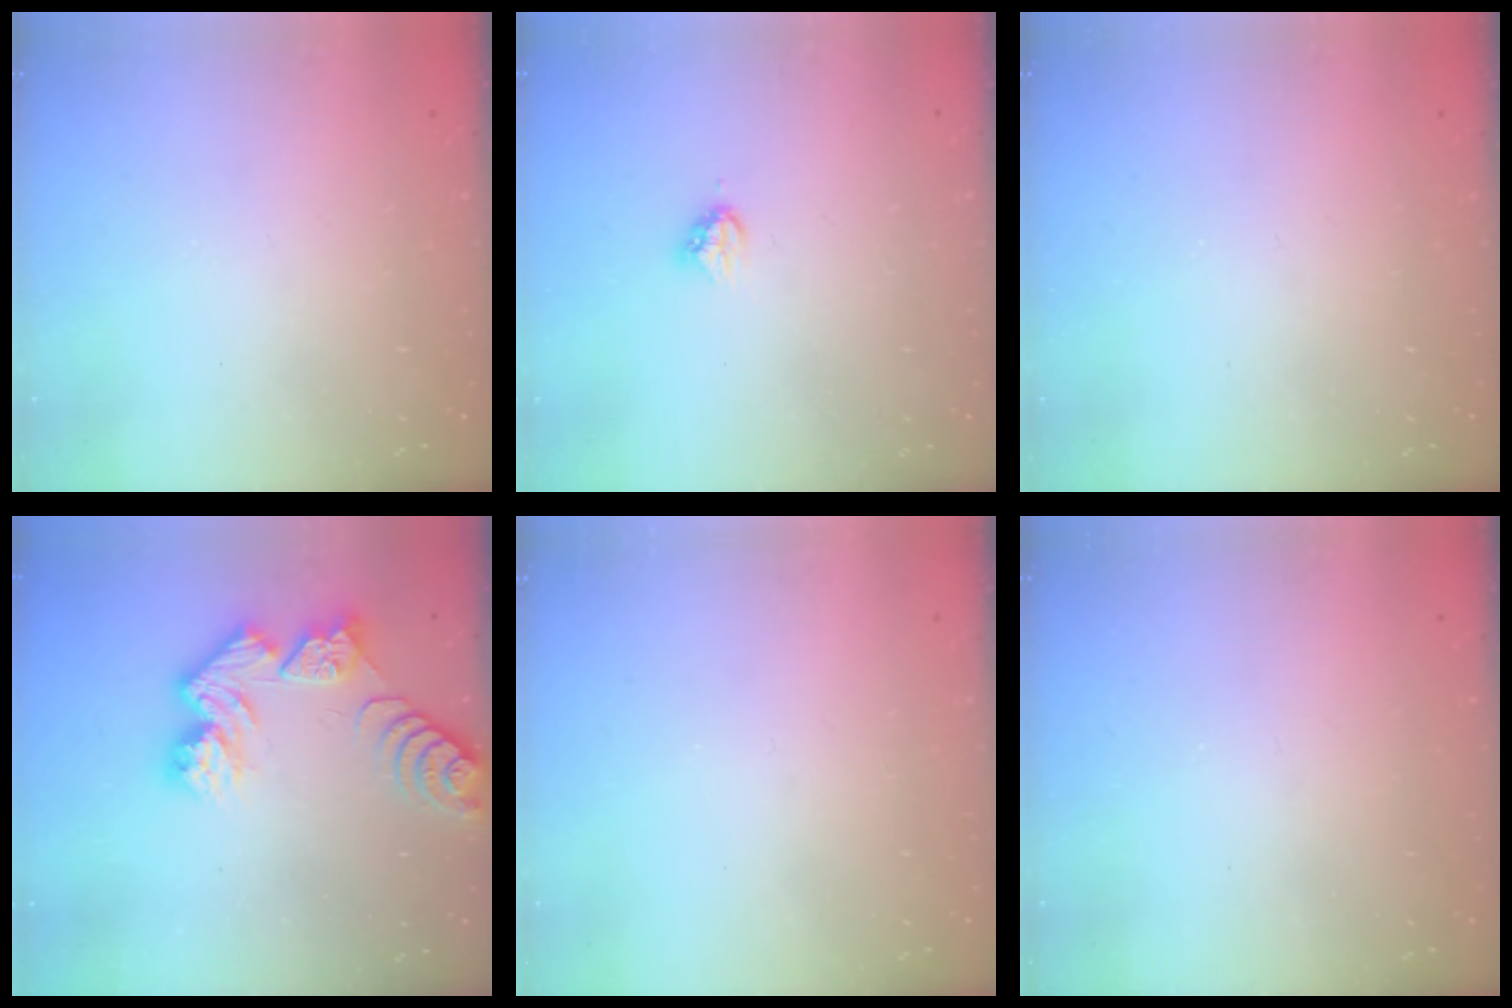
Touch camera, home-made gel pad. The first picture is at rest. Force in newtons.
{"total": 3.8, "press": 3.8, "slide": 0.4}
{"total": 0.0}
{"total": 10.7, "press": 10.7, "slide": 1.0}
{"total": 0.0}
{"total": 0.0}